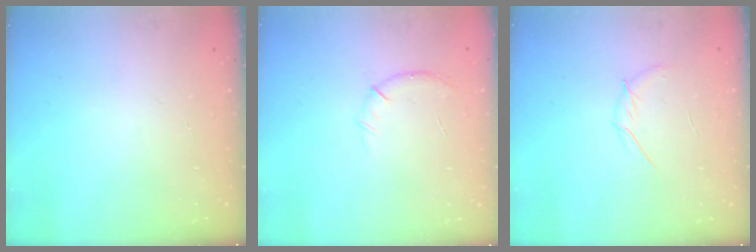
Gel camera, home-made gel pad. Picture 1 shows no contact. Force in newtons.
{"total": 6.8, "press": 6.5, "slide": 1.9}
{"total": 5.4, "press": 5.2, "slide": 1.4}